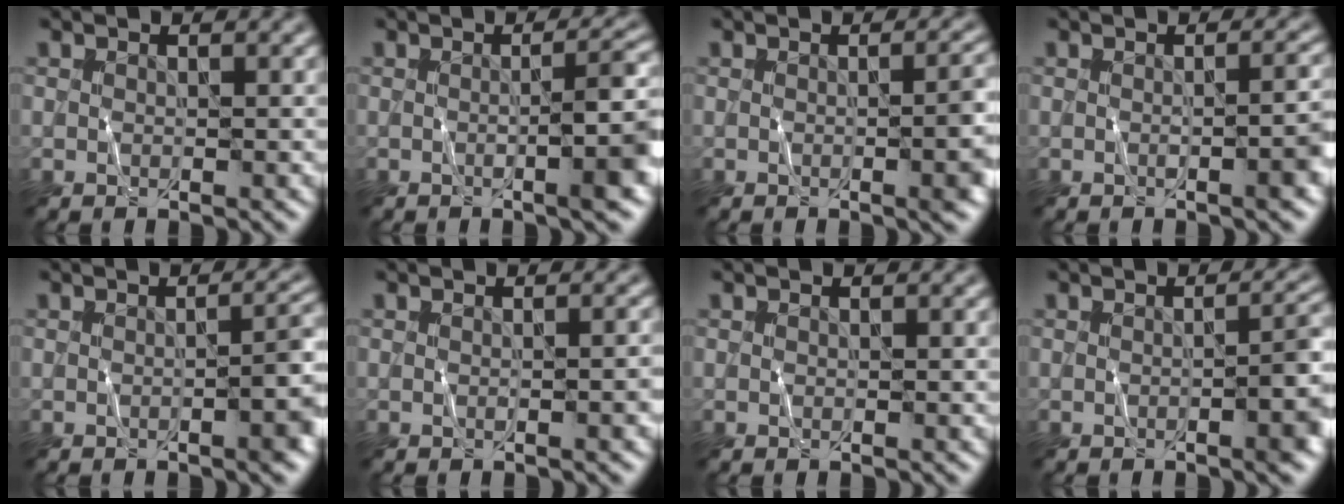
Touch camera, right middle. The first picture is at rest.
{"total": 5.0, "force": [-0.7, 1.0, 4.9], "torque": [-0.060, 0.007, -0.013]}
{"total": 4.4, "force": [-0.5, 1.4, 4.2], "torque": [-0.037, 0.004, -0.005]}
{"total": 2.9, "force": [-0.5, 0.7, 2.7], "torque": [-0.030, 0.007, -0.008]}
{"total": 3.6, "force": [-0.8, 0.9, 3.4], "torque": [-0.038, 0.007, -0.012]}
{"total": 1.2, "force": [-0.2, 0.2, 1.1], "torque": [-0.014, 0.001, -0.002]}
{"total": 0.0}
{"total": 4.0, "force": [-0.9, 1.0, 3.8], "torque": [-0.041, 0.007, -0.013]}